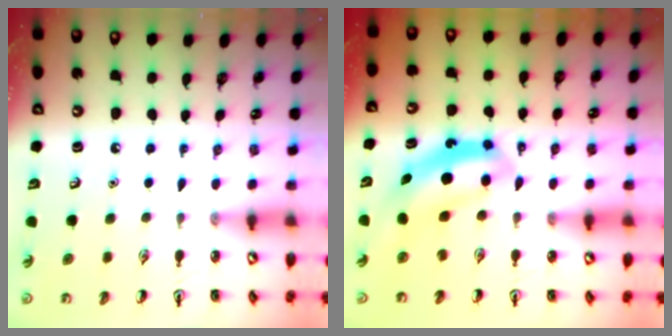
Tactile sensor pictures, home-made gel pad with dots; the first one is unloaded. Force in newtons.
{"total": 5.9, "press": 5.7, "slide": 1.6}